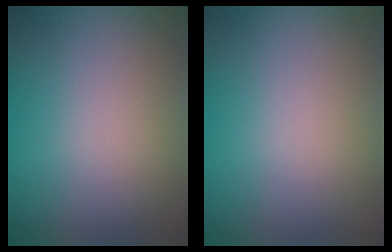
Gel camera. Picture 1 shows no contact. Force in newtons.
{"total": 0.0}